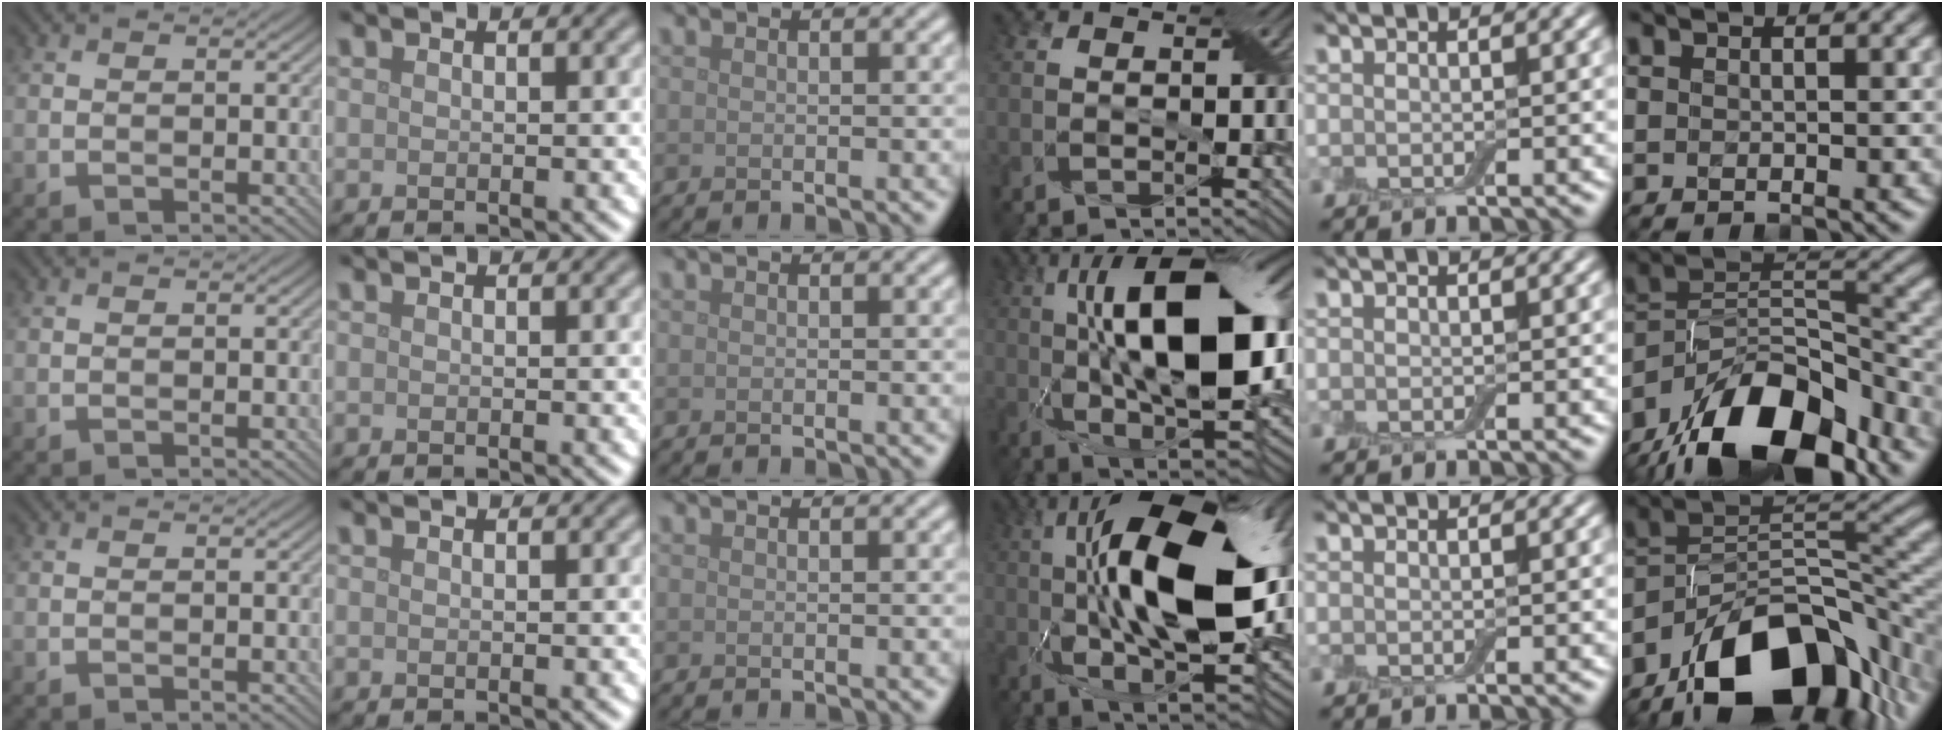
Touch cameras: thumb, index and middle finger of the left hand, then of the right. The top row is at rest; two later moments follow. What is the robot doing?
{"motion": "close", "object": "airpods case & airpods"}